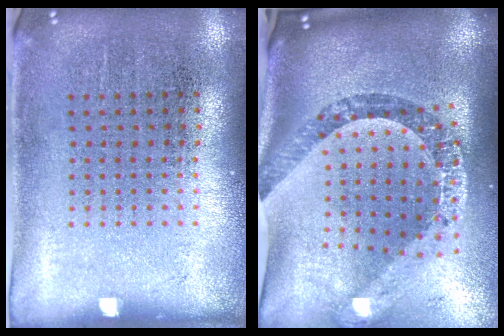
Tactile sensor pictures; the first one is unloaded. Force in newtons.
{"total": 2.8, "press": 2.1, "slide": 1.8}